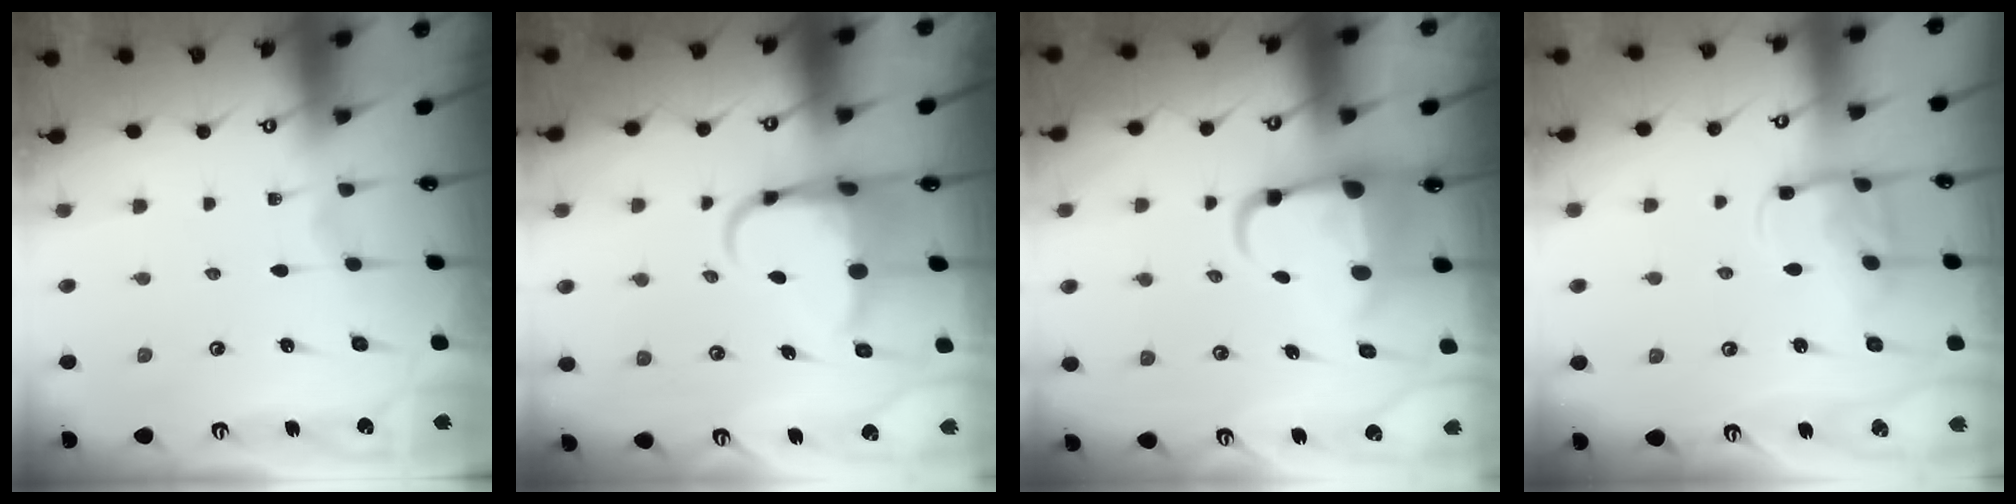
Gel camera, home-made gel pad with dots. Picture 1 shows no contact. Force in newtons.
{"total": 7.5, "press": 7.3, "slide": 1.7}
{"total": 6.2, "press": 5.9, "slide": 1.7}
{"total": 10.7, "press": 10.6, "slide": 1.2}